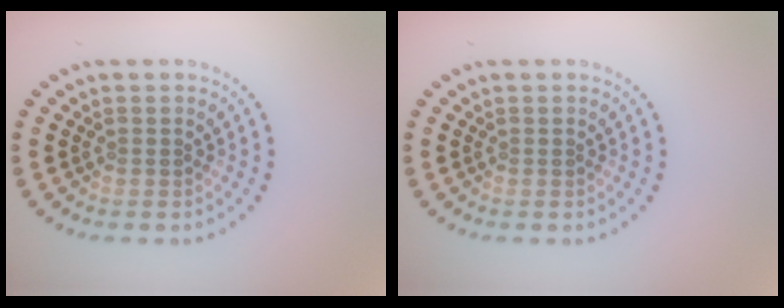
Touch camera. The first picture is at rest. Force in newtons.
{"total": 0.0}